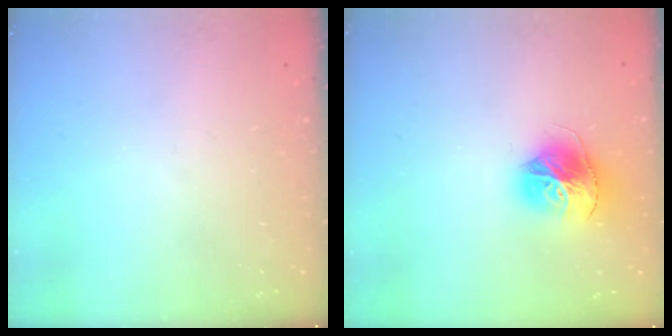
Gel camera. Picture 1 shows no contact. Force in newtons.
{"total": 15.6, "press": 15.5, "slide": 1.6}